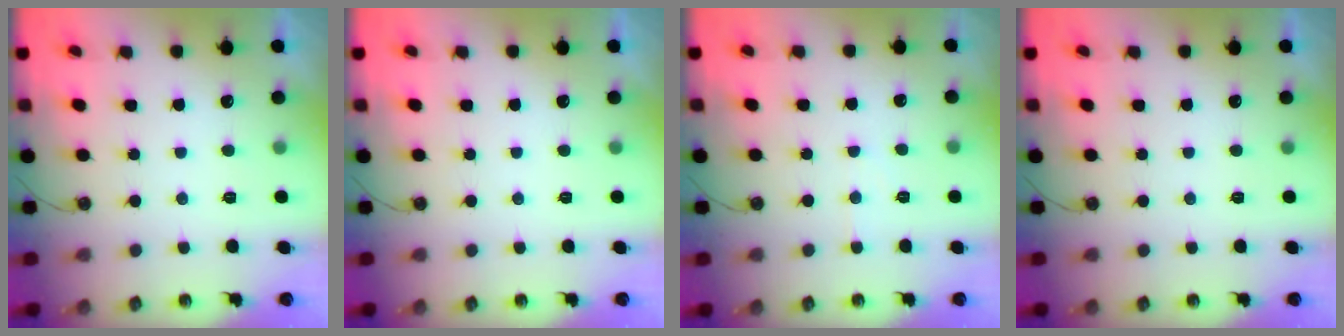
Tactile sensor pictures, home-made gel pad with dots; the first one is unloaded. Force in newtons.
{"total": 0.0}
{"total": 4.0, "press": 3.9, "slide": 0.7}
{"total": 0.0}